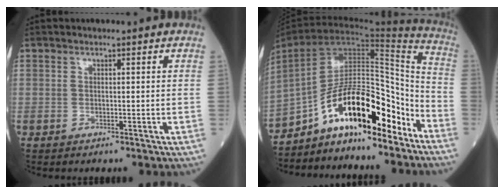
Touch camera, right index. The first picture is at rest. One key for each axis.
{"total": 18.4, "fx": -12.2, "fy": 5.3, "fz": 12.7, "tx": -0.223, "ty": 0.028, "tz": -0.207}